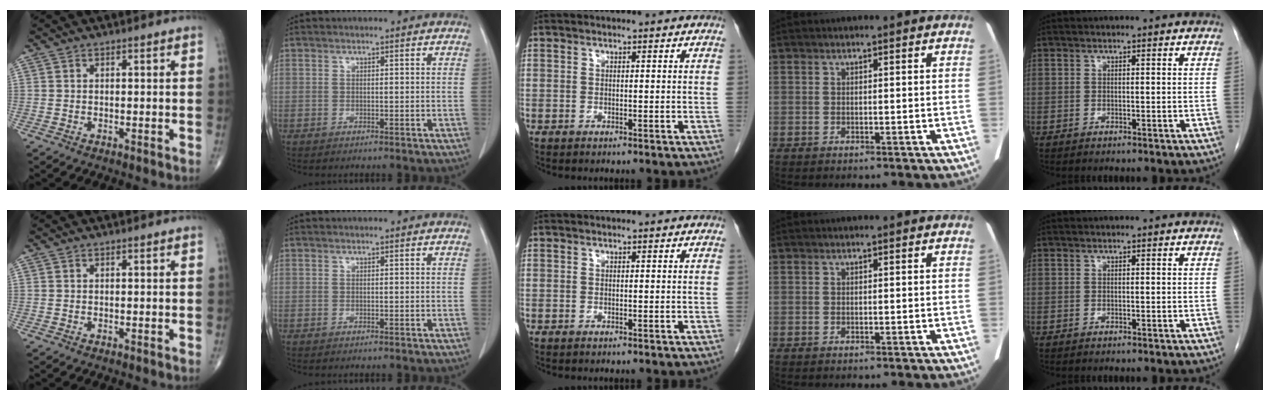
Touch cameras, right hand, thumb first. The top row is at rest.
{}